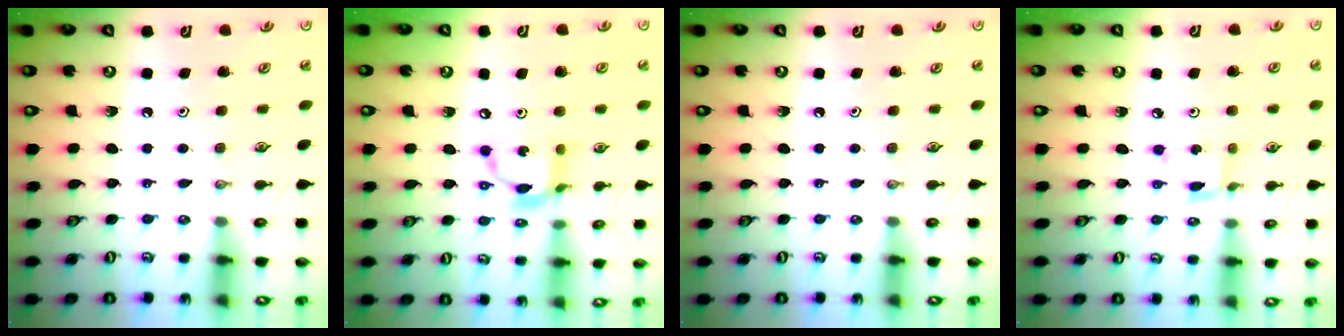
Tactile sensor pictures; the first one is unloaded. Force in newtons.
{"total": 10.0, "press": 10.0, "slide": 0.6}
{"total": 0.0}
{"total": 2.9, "press": 2.9, "slide": 0.2}